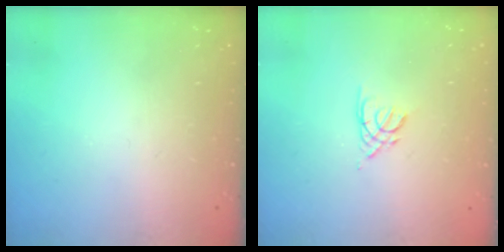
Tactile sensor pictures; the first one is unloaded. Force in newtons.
{"total": 2.2, "press": 2.2, "slide": 0.4}